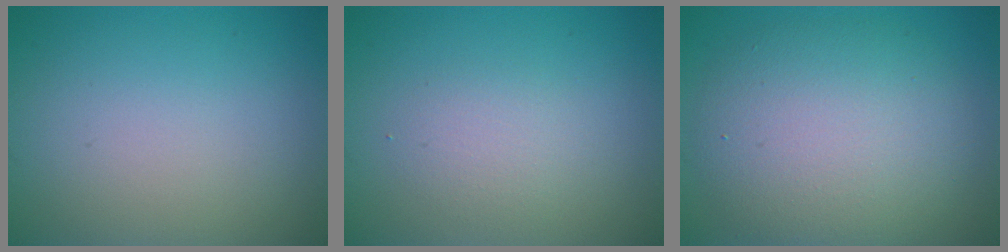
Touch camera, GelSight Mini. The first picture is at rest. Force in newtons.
{"total": 1.8, "press": 1.8, "slide": 0.0}
{"total": 7.8, "press": 7.8, "slide": 0.2}